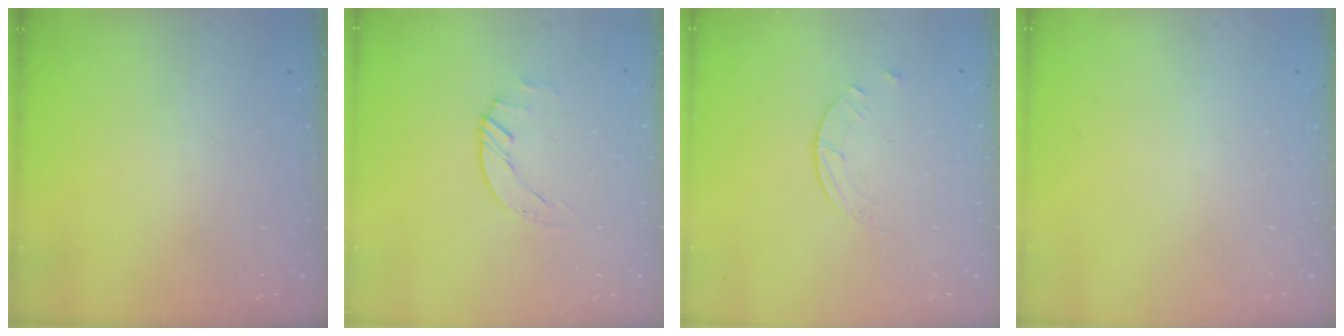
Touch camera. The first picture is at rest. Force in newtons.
{"total": 0.6, "press": 0.6, "slide": 0.1}
{"total": 0.9, "press": 0.9, "slide": 0.2}
{"total": 0.0}